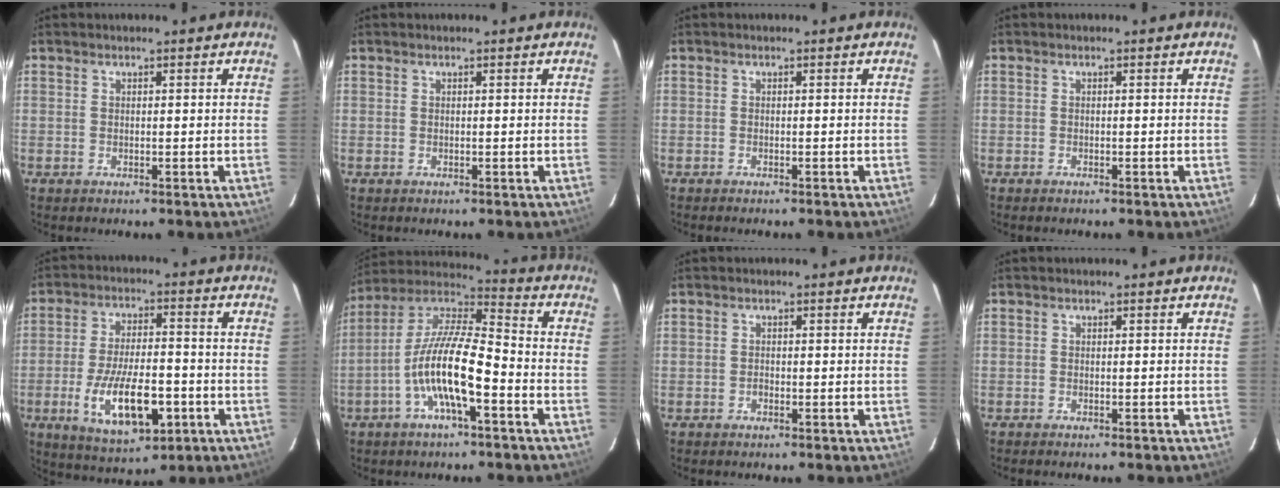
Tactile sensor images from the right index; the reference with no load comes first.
{"total": 0.0}
{"total": 0.9, "force": [-0.9, 0.1, 0.3], "torque": [-0.009, -0.003, -0.015]}
{"total": 0.6, "force": [-0.6, 0.1, 0.2], "torque": [-0.005, -0.002, -0.011]}
{"total": 14.5, "force": [-5.0, 5.7, 12.4], "torque": [-0.243, -0.013, -0.075]}
{"total": 14.1, "force": [-5.2, 3.2, 12.7], "torque": [-0.244, 0.002, -0.105]}
{"total": 0.7, "force": [-0.5, 0.4, 0.1], "torque": [-0.002, 0.005, -0.010]}
{"total": 1.8, "force": [-1.6, 0.5, 0.7], "torque": [-0.019, -0.004, -0.026]}